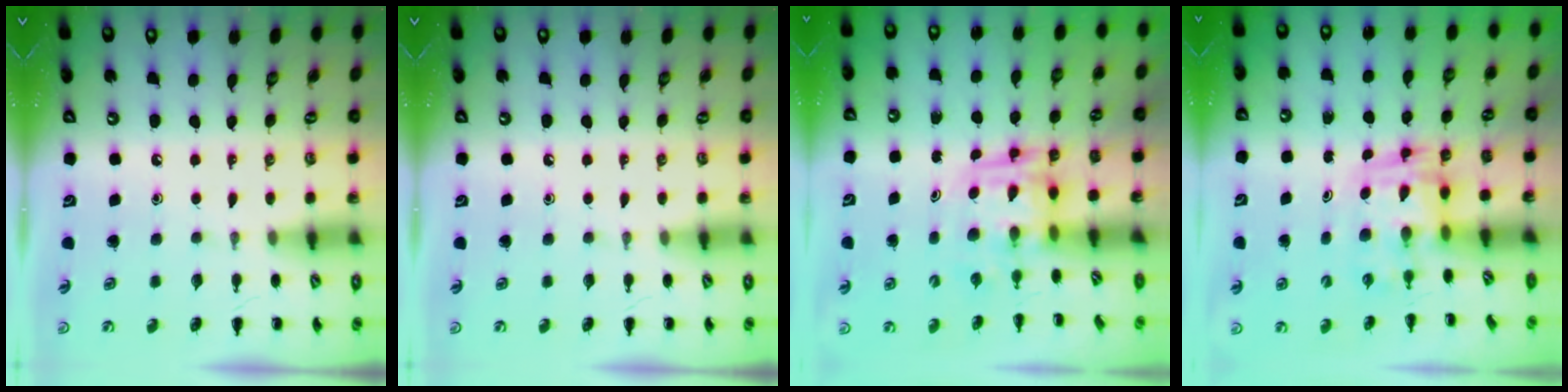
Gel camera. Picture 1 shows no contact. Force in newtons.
{"total": 0.0}
{"total": 3.9, "press": 3.8, "slide": 0.7}
{"total": 3.4, "press": 3.4, "slide": 0.6}